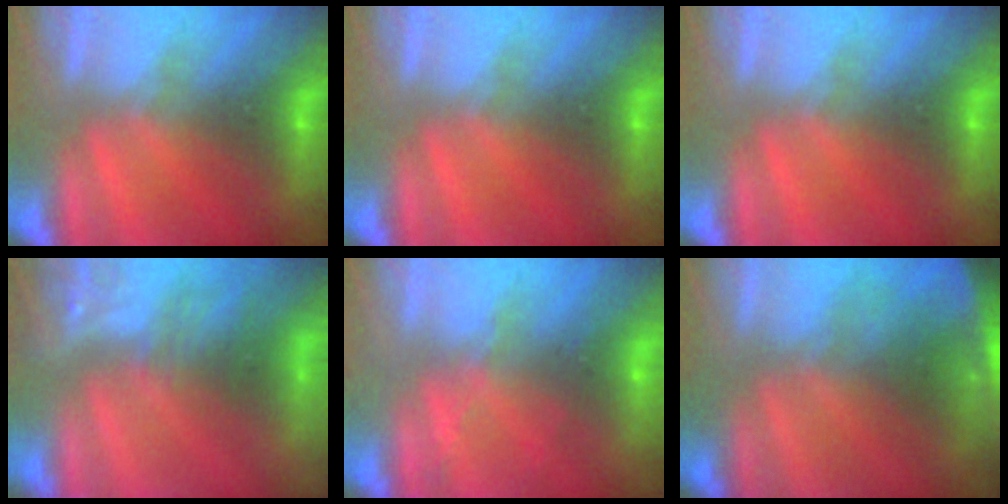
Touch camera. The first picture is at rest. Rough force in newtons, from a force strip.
{"total": 0.0}
{"total": 0.0}
{"total": 3.4}
{"total": 2.2}
{"total": 4.5}